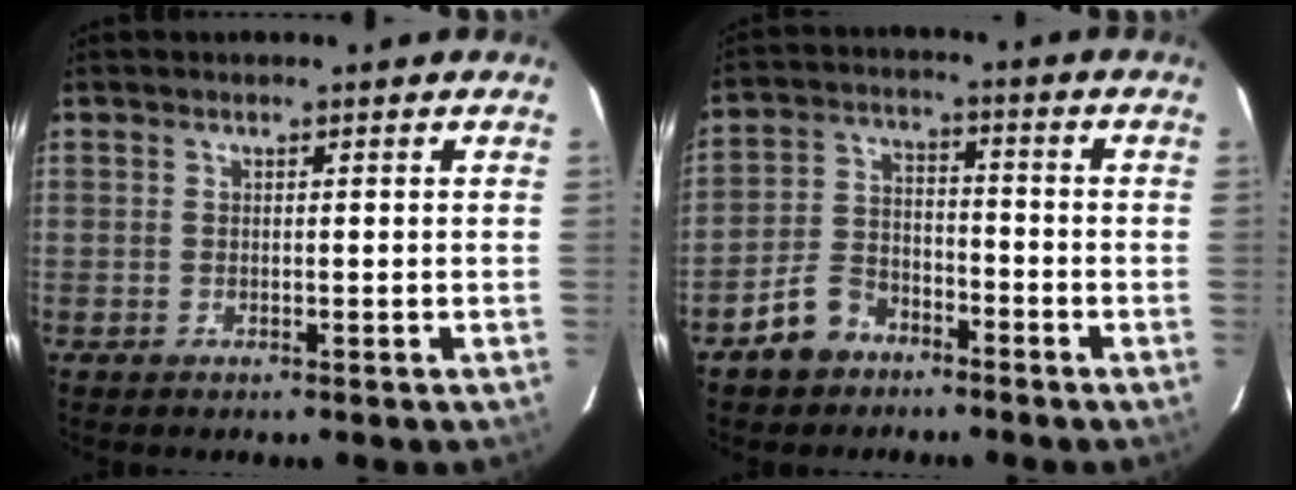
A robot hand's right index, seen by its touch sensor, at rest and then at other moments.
{"total": 7.1, "force": [-4.7, 4.7, 2.4], "torque": [-0.060, 0.016, -0.083]}